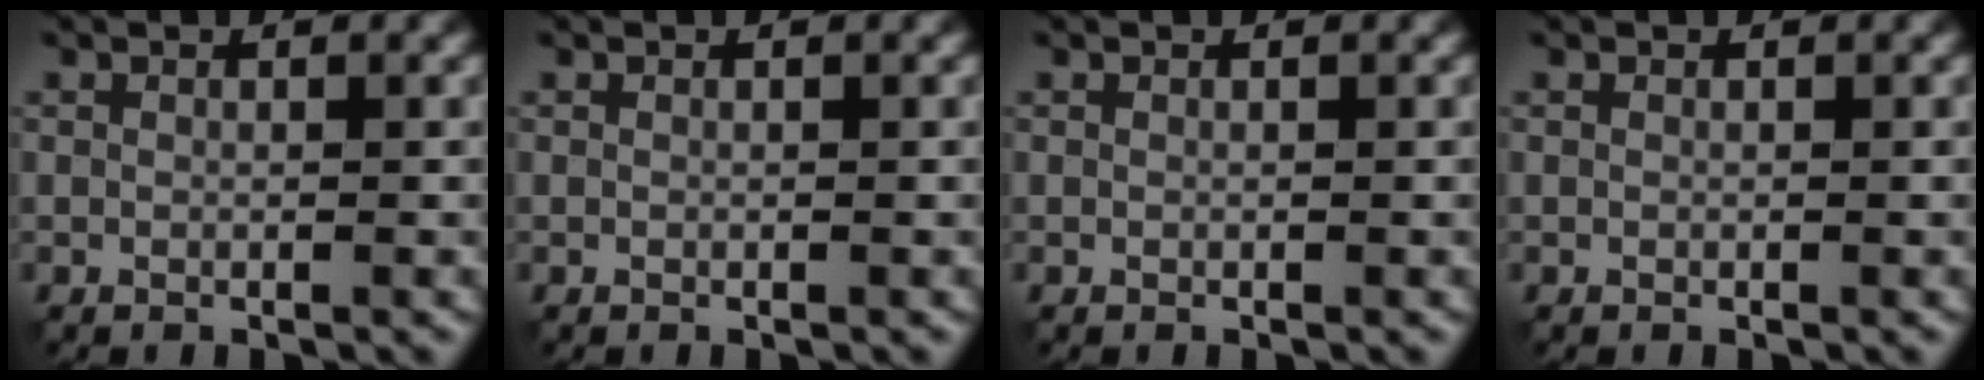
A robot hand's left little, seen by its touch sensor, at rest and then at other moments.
{"total": 0.0}
{"total": 0.0}
{"total": 0.0}